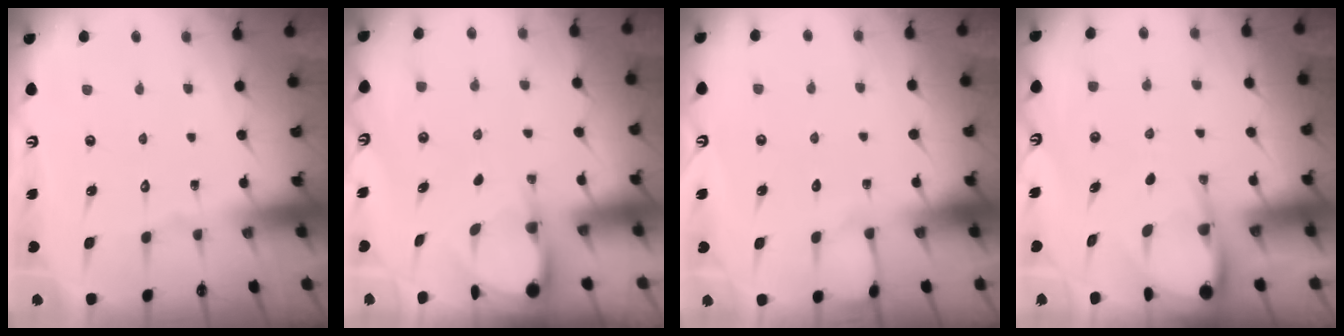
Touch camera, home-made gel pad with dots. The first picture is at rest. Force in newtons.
{"total": 3.9, "press": 3.9, "slide": 0.3}
{"total": 3.1, "press": 3.1, "slide": 0.4}
{"total": 6.2, "press": 6.1, "slide": 0.8}